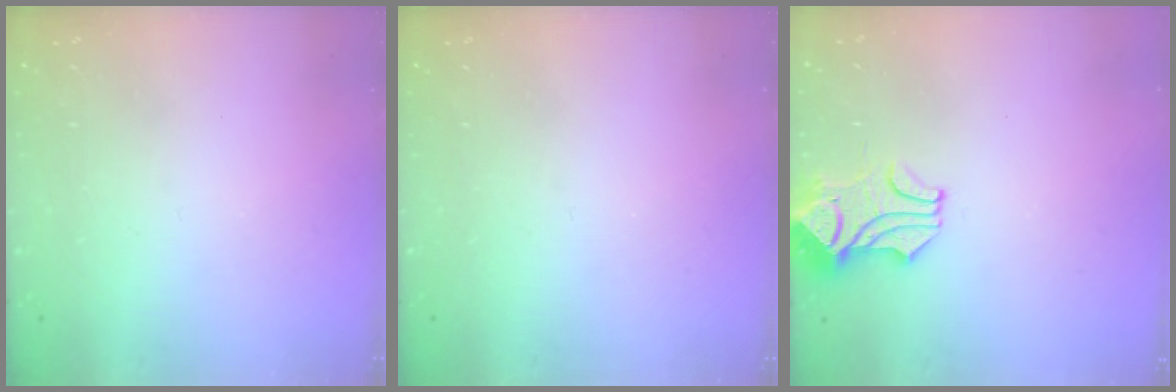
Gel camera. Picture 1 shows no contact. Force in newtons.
{"total": 0.0}
{"total": 2.0, "press": 1.7, "slide": 0.9}